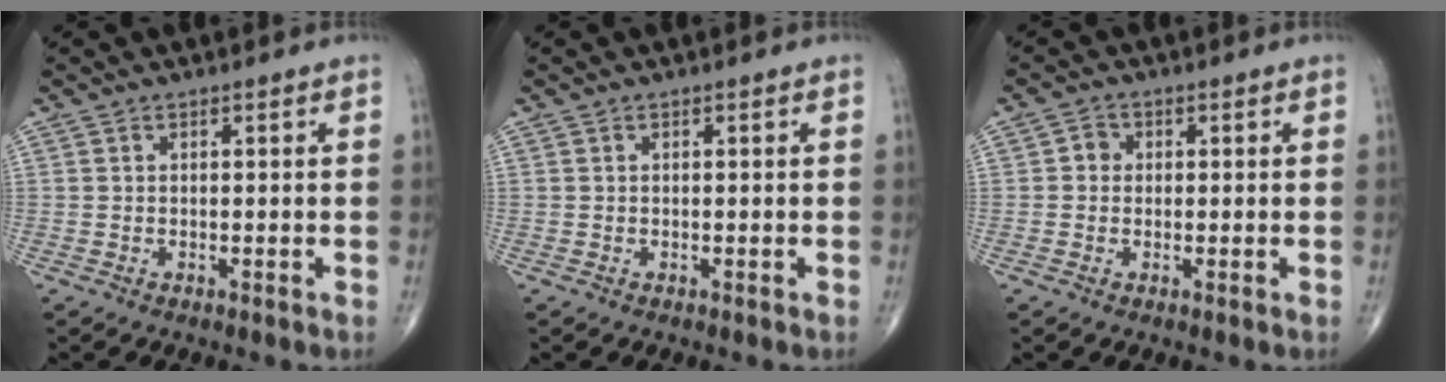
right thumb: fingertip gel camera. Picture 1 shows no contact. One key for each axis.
{"total": 0.0}
{"total": 2.1, "fx": 0.1, "fy": 2.0, "fz": 0.8, "tx": 0.001, "ty": 0.006, "tz": -0.005}